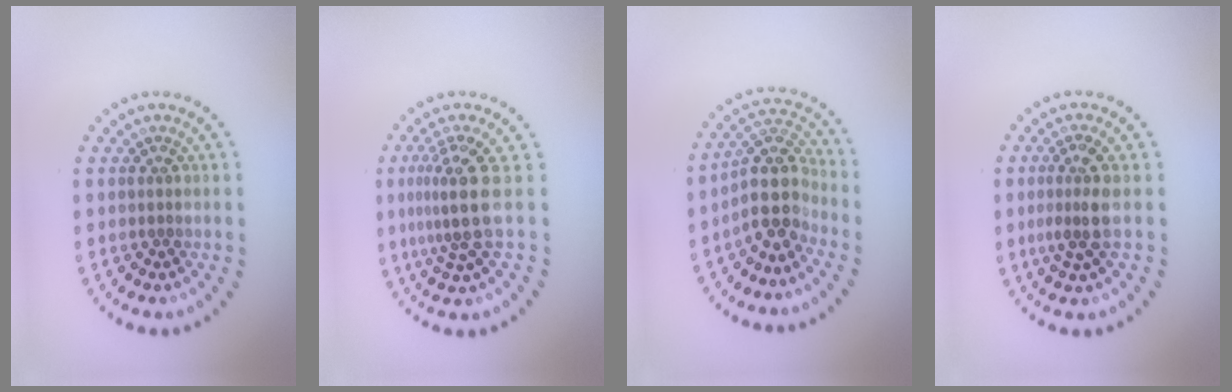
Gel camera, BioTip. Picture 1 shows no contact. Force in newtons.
{"total": 3.8, "press": 2.6, "slide": 2.8}
{"total": 4.4, "press": 3.7, "slide": 2.4}
{"total": 2.7, "press": 2.2, "slide": 1.6}